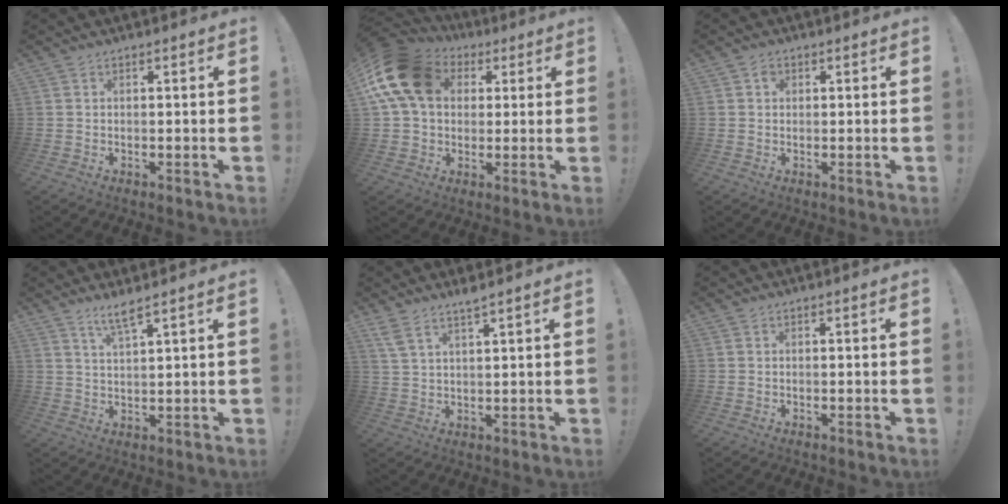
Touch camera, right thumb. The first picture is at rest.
{"total": 18.1, "force": [4.9, 13.5, 11.0], "torque": [-0.200, -0.003, 0.097]}
{"total": 1.2, "force": [0.1, 1.1, 0.4], "torque": [0.001, 0.001, -0.002]}
{"total": 4.8, "force": [3.6, 0.1, 3.1], "torque": [-0.059, -0.020, 0.060]}
{"total": 4.6, "force": [3.7, 0.2, 2.7], "torque": [-0.068, -0.013, 0.068]}
{"total": 0.0}